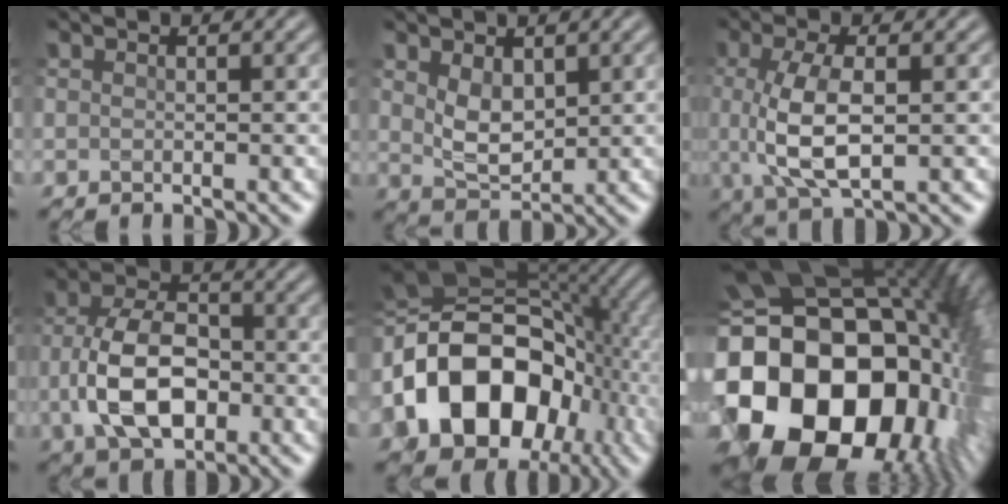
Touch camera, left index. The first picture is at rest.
{"total": 3.4, "force": [1.0, 2.0, 2.5], "torque": [-0.058, -0.003, 0.025]}
{"total": 6.1, "force": [0.2, 2.2, 5.7], "torque": [-0.130, 0.000, 0.006]}
{"total": 8.2, "force": [-1.9, 4.8, 6.4], "torque": [-0.131, 0.009, -0.038]}
{"total": 16.9, "force": [-2.9, 12.3, 11.3], "torque": [-0.201, 0.005, -0.054]}
{"total": 23.2, "force": [-3.4, 17.9, 14.4], "torque": [-0.274, -0.060, -0.073]}